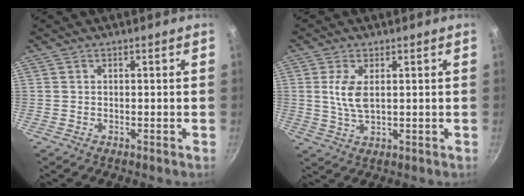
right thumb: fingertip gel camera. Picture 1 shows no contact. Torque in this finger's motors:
{"motor_torque": [1.20, 1.30, 0.66, -0.33, 0.27]}